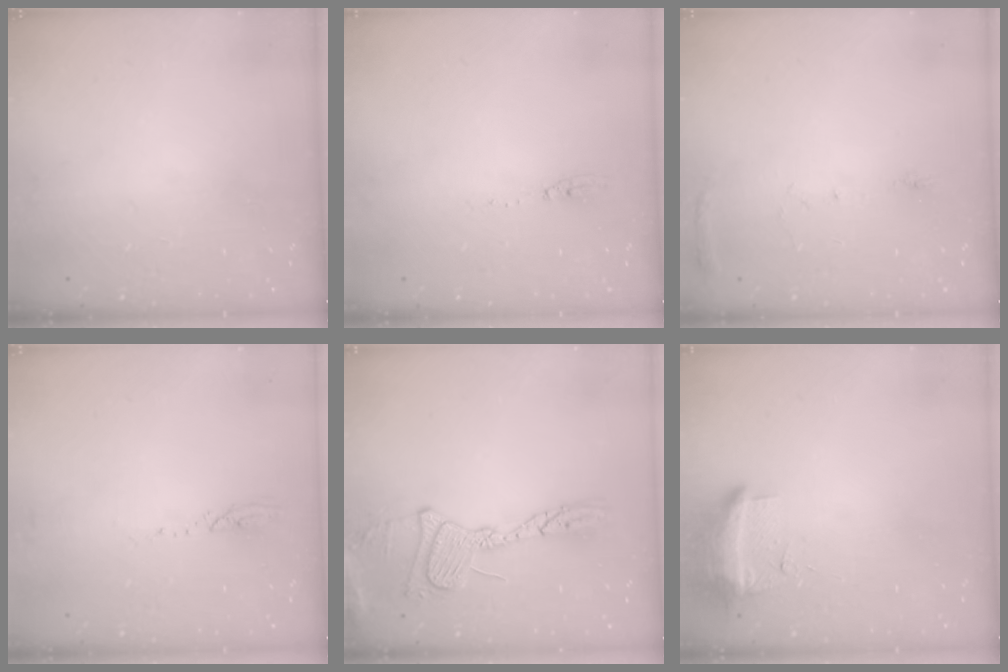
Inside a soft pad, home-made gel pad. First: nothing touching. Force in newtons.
{"total": 4.8, "press": 4.8, "slide": 0.6}
{"total": 6.9, "press": 6.9, "slide": 0.7}
{"total": 2.4, "press": 2.4, "slide": 0.3}
{"total": 17.1, "press": 17.1, "slide": 1.5}
{"total": 19.3, "press": 12.1, "slide": 15.1}